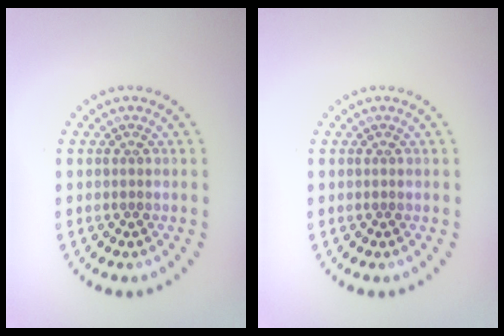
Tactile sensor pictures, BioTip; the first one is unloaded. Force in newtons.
{"total": 0.0}